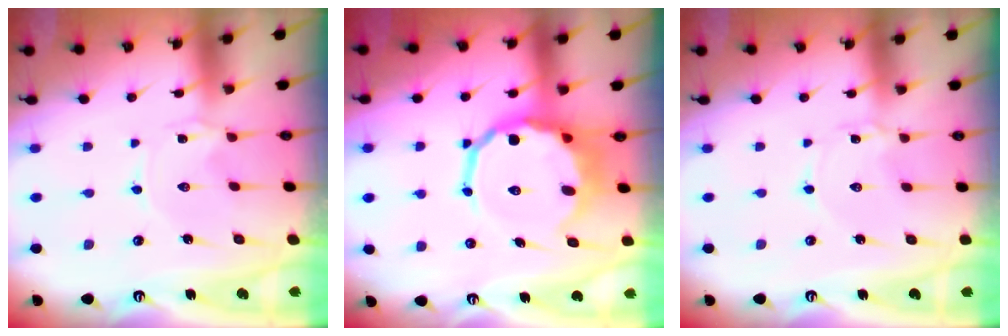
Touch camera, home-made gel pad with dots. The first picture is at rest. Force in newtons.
{"total": 12.7, "press": 12.1, "slide": 3.6}
{"total": 1.9, "press": 1.8, "slide": 0.3}